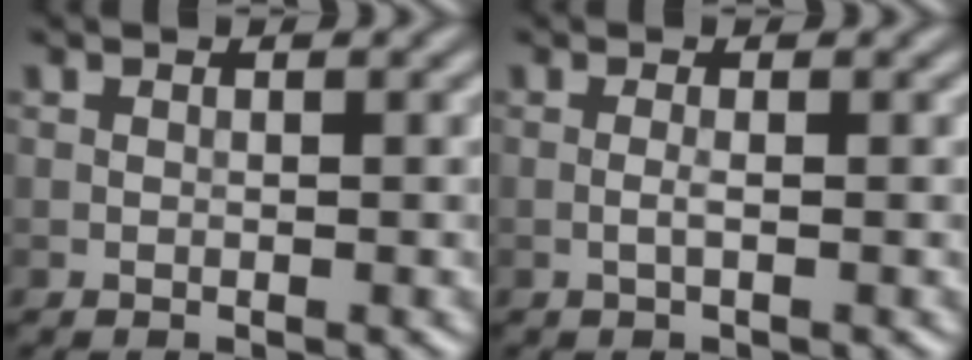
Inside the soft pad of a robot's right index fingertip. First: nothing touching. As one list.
[{"total": 0.9, "force": [-0.2, 0.1, 0.8], "torque": [-0.018, 0.000, -0.006]}]